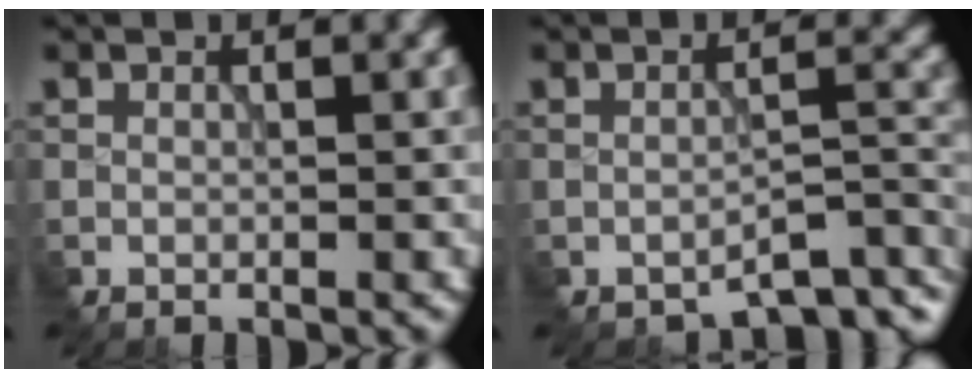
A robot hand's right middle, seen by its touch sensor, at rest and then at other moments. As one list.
[{"total": 4.1, "force": [-3.4, 1.2, 1.8], "torque": [-0.022, -0.004, -0.051]}]